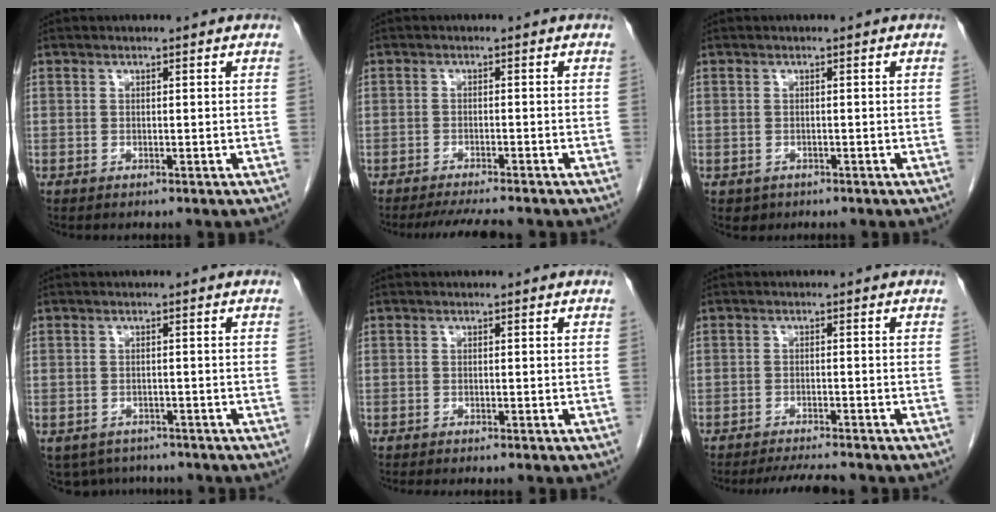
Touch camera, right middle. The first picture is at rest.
{"total": 6.1, "force": [-5.5, 0.3, 2.7], "torque": [-0.037, -0.015, -0.085]}
{"total": 1.3, "force": [-0.7, 1.1, 0.2], "torque": [-0.005, 0.003, -0.003]}
{"total": 6.1, "force": [-5.2, 3.2, 0.9], "torque": [-0.009, 0.000, -0.065]}
{"total": 4.0, "force": [-3.5, 0.4, 2.0], "torque": [-0.020, -0.004, -0.042]}
{"total": 5.2, "force": [-4.8, 0.1, 1.8], "torque": [-0.028, -0.015, -0.077]}